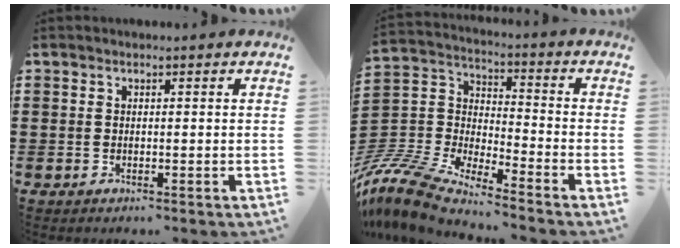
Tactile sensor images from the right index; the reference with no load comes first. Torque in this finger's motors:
{"motor_torque": [-0.53, 0.28, 0.03, -0.01]}